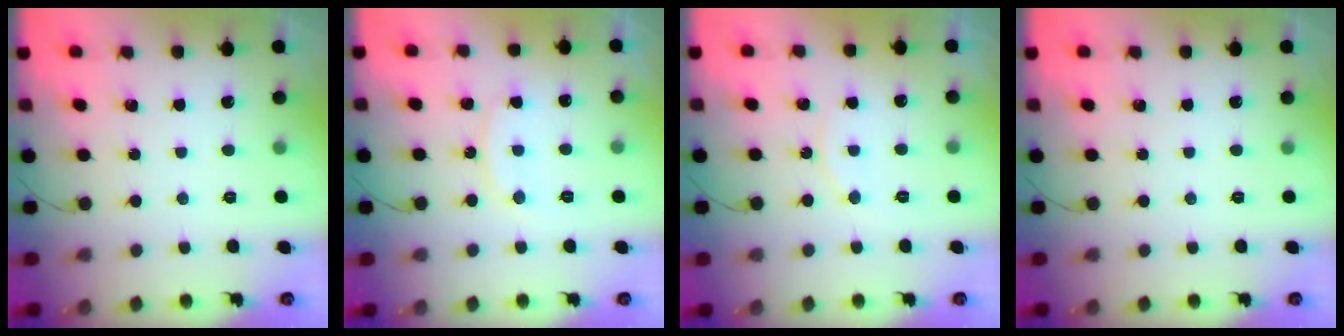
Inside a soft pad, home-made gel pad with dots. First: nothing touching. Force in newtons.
{"total": 8.3, "press": 8.3, "slide": 0.5}
{"total": 4.6, "press": 4.6, "slide": 0.0}
{"total": 0.0}